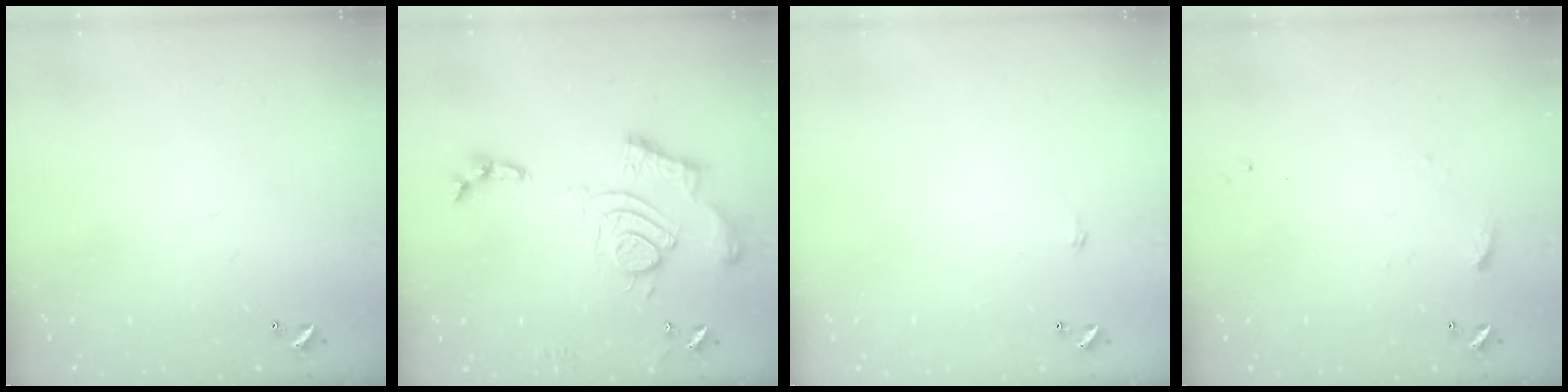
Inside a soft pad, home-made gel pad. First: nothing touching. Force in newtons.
{"total": 15.7, "press": 15.6, "slide": 1.4}
{"total": 0.6, "press": 0.6, "slide": 0.2}
{"total": 7.2, "press": 7.2, "slide": 0.7}